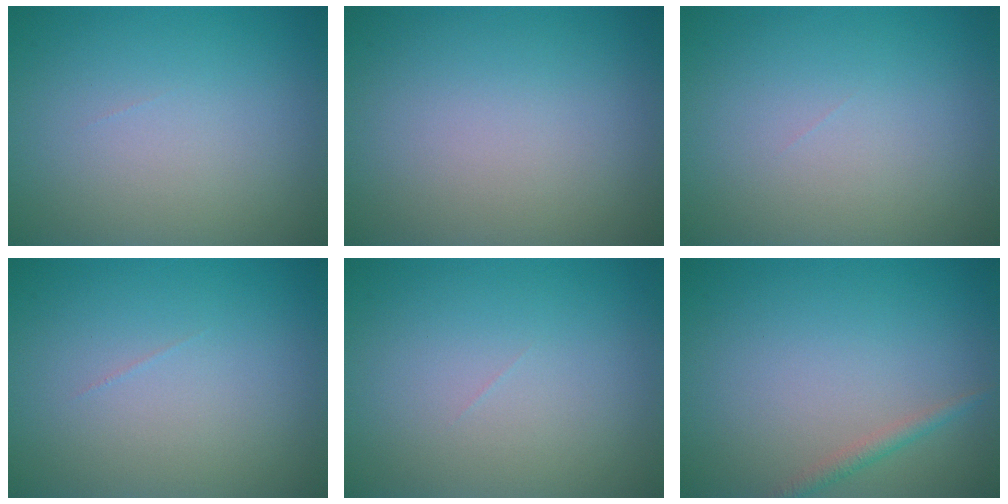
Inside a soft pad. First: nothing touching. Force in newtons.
{"total": 0.0}
{"total": 0.0}
{"total": 0.0}
{"total": 0.0}
{"total": 1.2, "press": 1.2, "slide": 0.0}